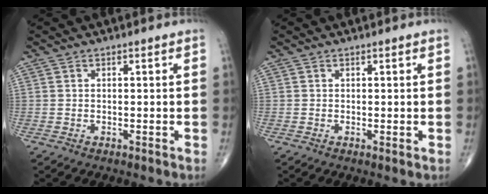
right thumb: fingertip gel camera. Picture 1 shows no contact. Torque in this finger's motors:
{"motor_torque": [-0.20, -0.12, 0.07, 0.05, -0.06]}